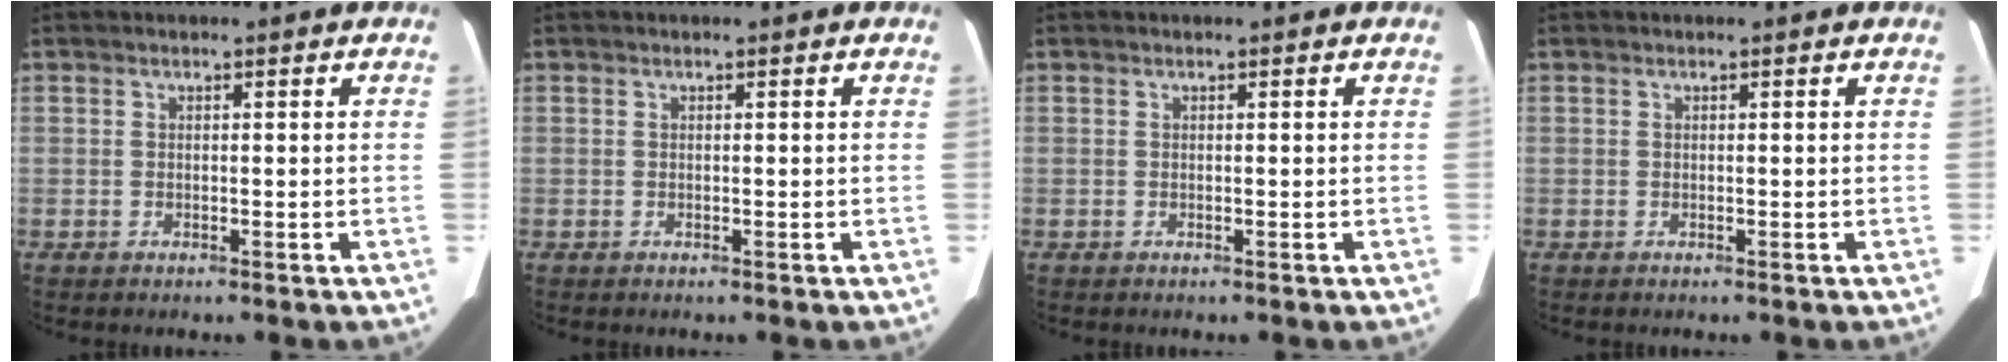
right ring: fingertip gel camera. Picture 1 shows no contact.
{"total": 0.0}
{"total": 0.0}
{"total": 0.0}